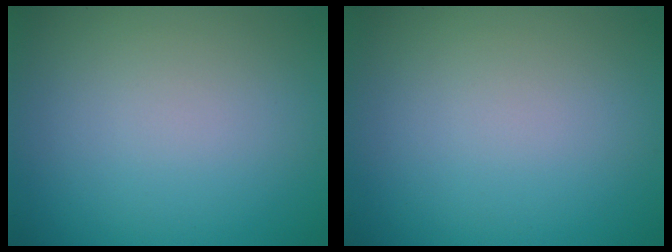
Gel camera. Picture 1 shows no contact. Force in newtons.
{"total": 0.0}